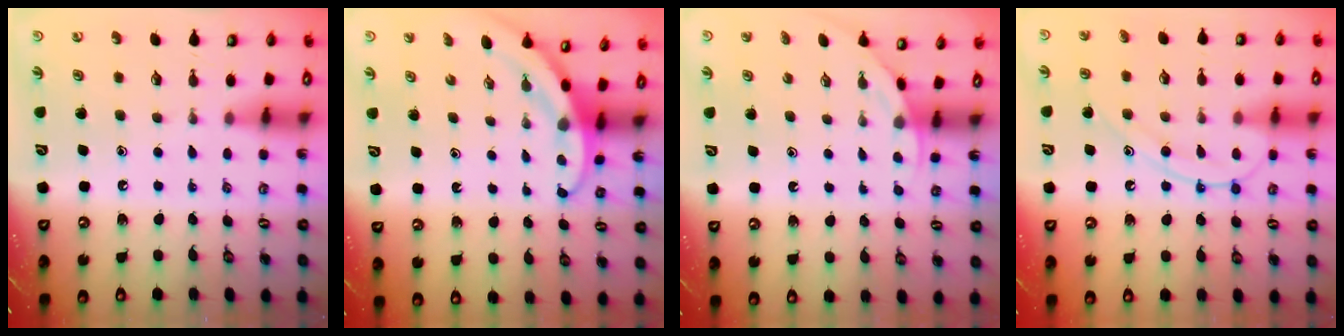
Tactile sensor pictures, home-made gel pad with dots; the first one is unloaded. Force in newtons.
{"total": 2.9, "press": 2.9, "slide": 0.1}
{"total": 1.9, "press": 1.9, "slide": 0.1}
{"total": 12.1, "press": 12.1, "slide": 0.7}